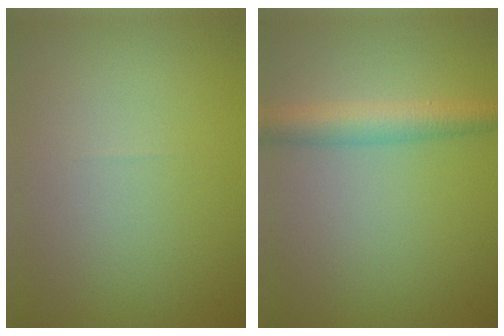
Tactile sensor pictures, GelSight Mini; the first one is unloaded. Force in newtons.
{"total": 3.9, "press": 3.9, "slide": 0.1}